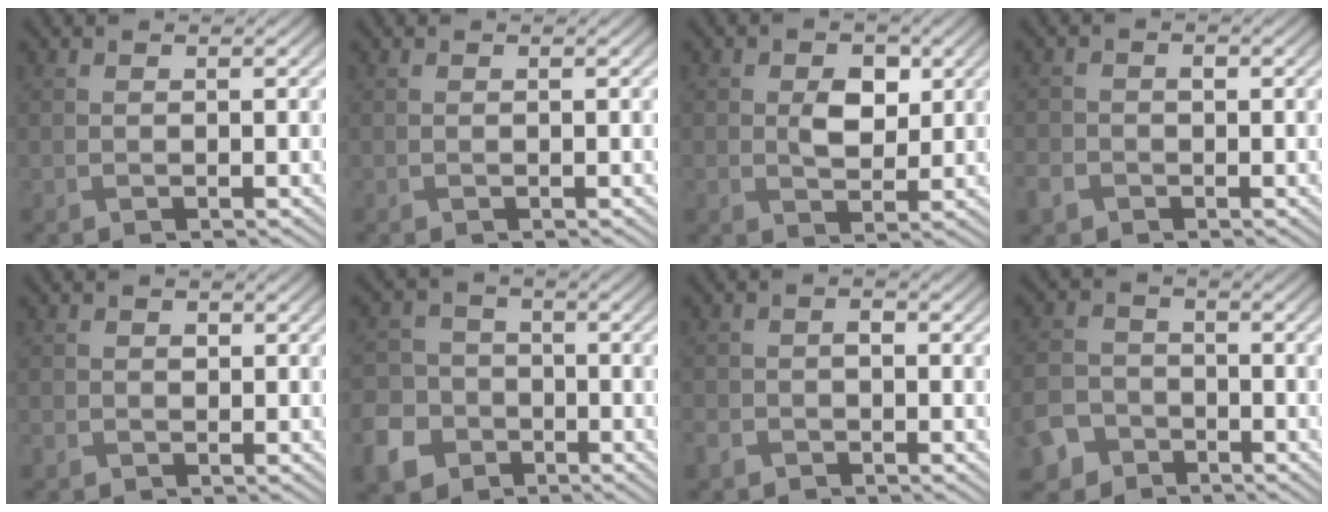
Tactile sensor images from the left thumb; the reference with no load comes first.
{"total": 0.0}
{"total": 4.1, "force": [0.7, 2.8, 2.9], "torque": [-0.056, -0.003, 0.010]}
{"total": 2.7, "force": [-1.3, 2.2, 1.0], "torque": [-0.030, -0.004, -0.033]}
{"total": 1.6, "force": [-0.5, 1.5, 0.5], "torque": [-0.014, -0.004, -0.010]}
{"total": 8.5, "force": [-4.2, 6.7, 3.0], "torque": [-0.094, -0.030, -0.093]}
{"total": 2.6, "force": [-1.5, 1.8, 1.1], "torque": [-0.030, -0.001, -0.036]}
{"total": 5.9, "force": [-3.6, 4.2, 2.0], "torque": [-0.060, -0.009, -0.082]}